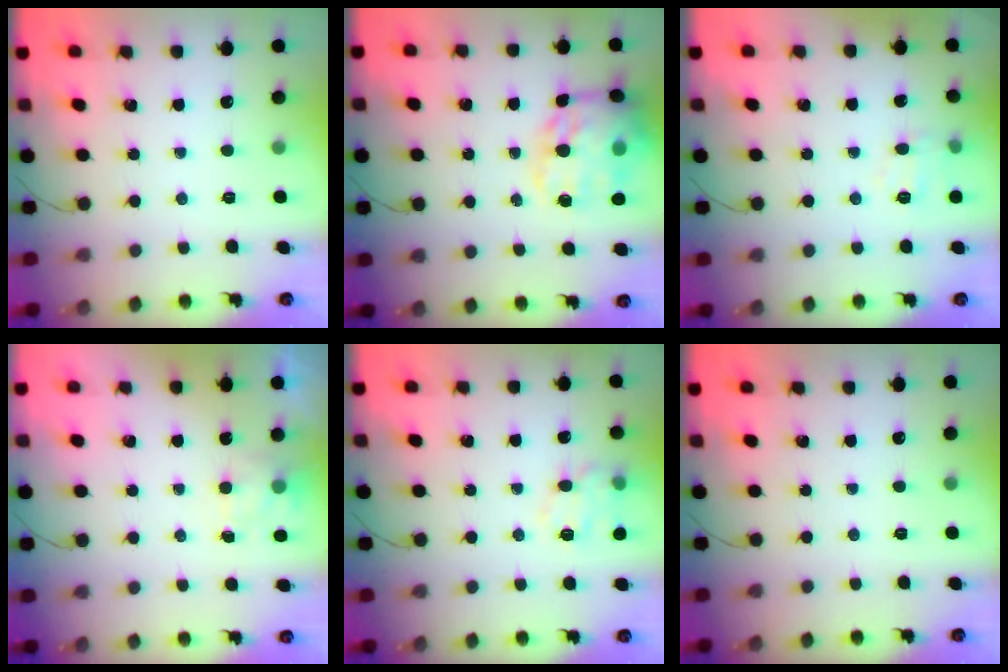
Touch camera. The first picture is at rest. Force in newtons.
{"total": 23.4, "press": 23.1, "slide": 3.5}
{"total": 5.5, "press": 5.3, "slide": 1.3}
{"total": 3.0, "press": 2.7, "slide": 1.4}
{"total": 12.0, "press": 11.9, "slide": 0.9}
{"total": 0.0}